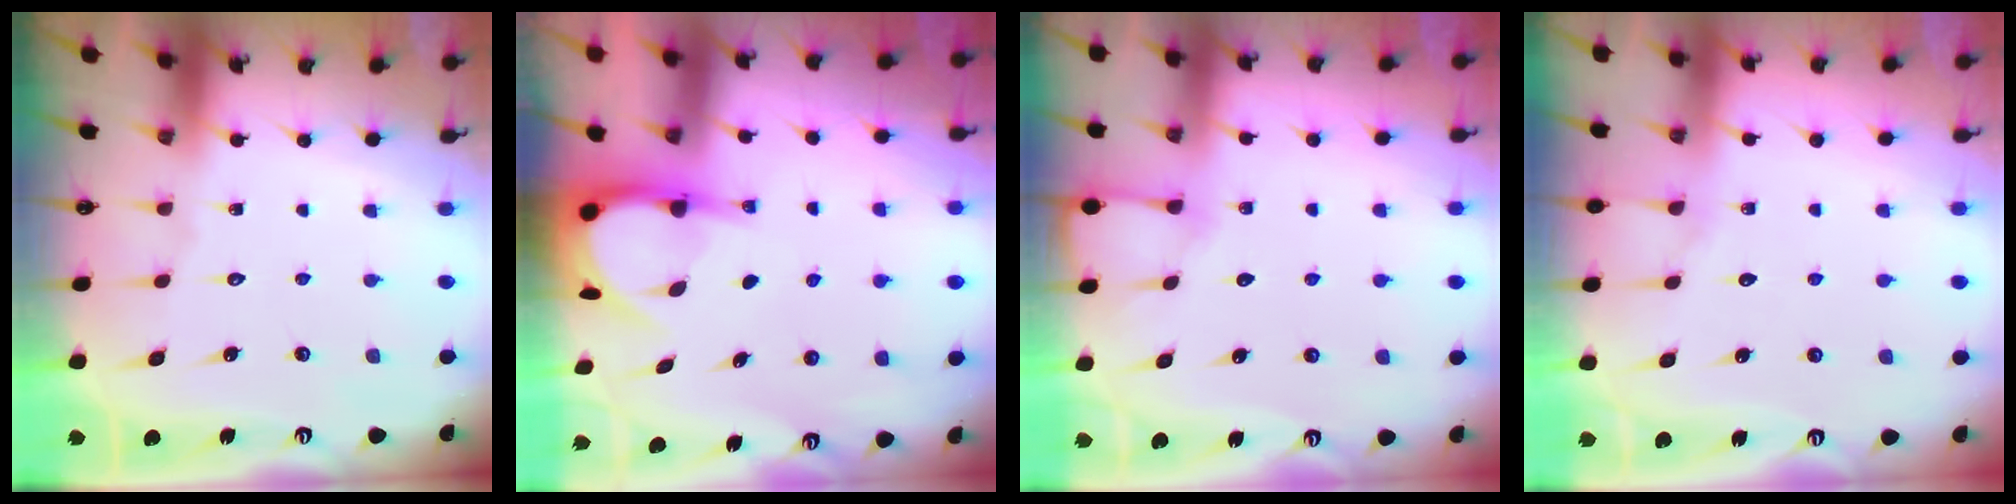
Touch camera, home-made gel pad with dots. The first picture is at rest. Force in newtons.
{"total": 6.4, "press": 6.4, "slide": 0.6}
{"total": 4.1, "press": 4.1, "slide": 0.6}
{"total": 5.6, "press": 5.6, "slide": 0.8}